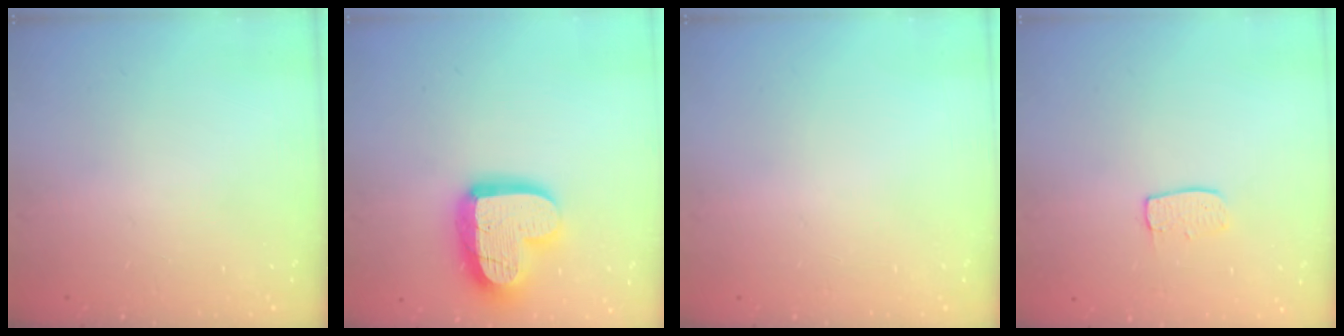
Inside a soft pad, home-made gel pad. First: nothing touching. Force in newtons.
{"total": 19.2, "press": 19.1, "slide": 1.8}
{"total": 0.0}
{"total": 6.7, "press": 6.6, "slide": 0.4}